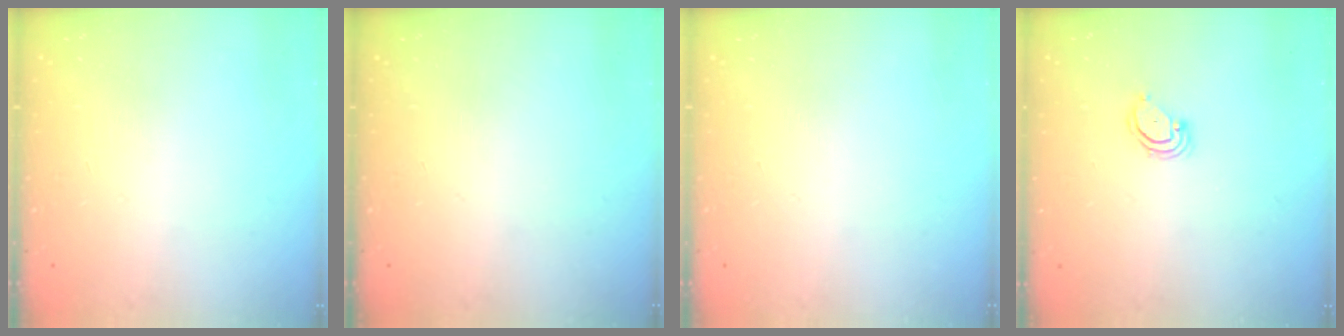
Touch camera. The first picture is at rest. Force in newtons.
{"total": 0.0}
{"total": 0.0}
{"total": 3.5, "press": 3.5, "slide": 0.3}